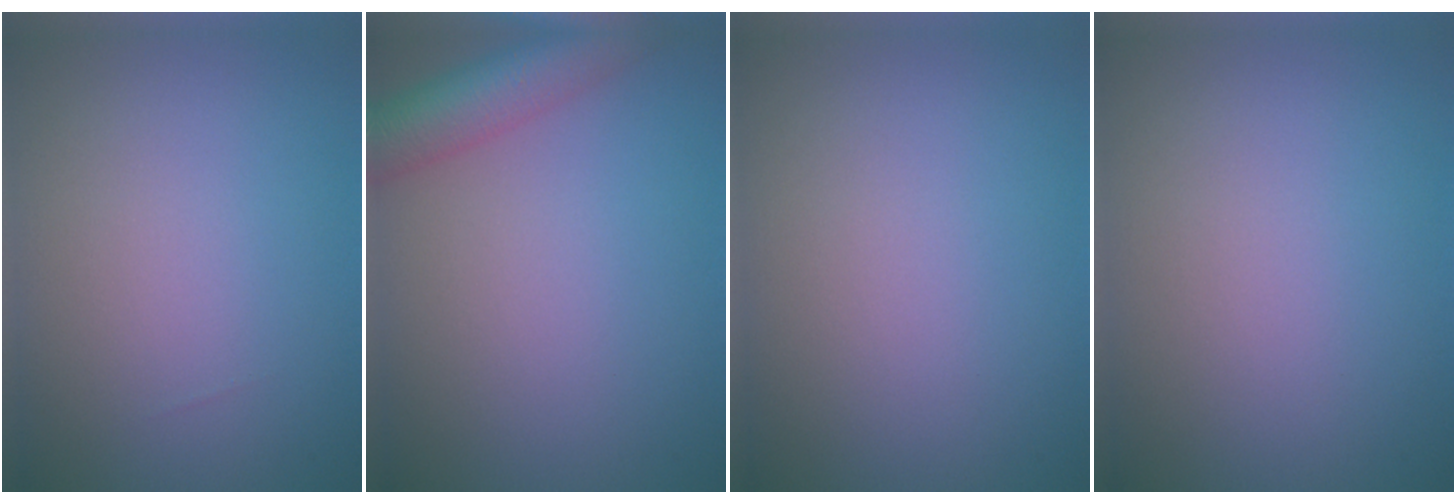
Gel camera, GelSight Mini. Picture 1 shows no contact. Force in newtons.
{"total": 6.0, "press": 6.0, "slide": 0.3}
{"total": 0.0}
{"total": 0.0}